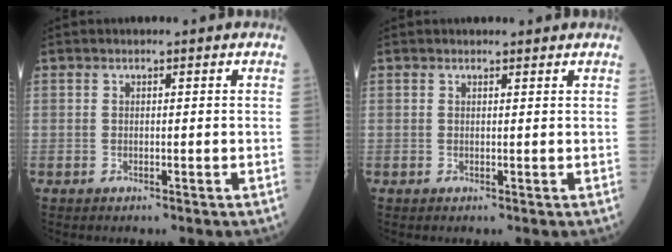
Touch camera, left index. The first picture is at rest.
{"total": 1.4, "force": [1.3, 0.4, 0.3], "torque": [-0.009, 0.004, 0.013]}